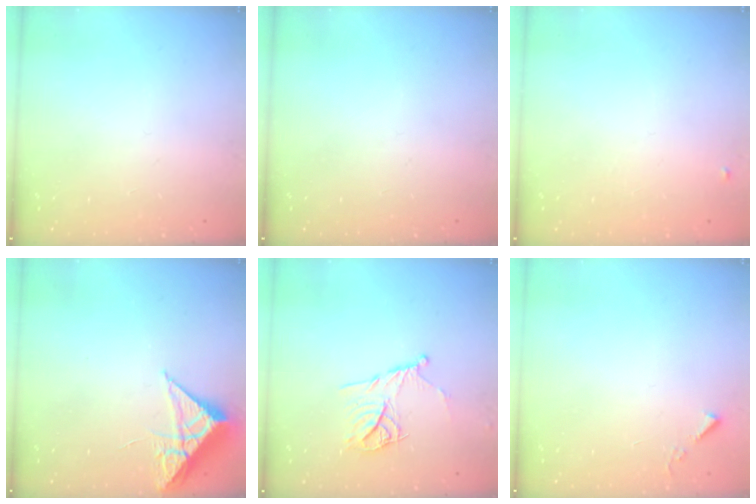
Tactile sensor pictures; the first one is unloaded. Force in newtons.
{"total": 0.0}
{"total": 3.9, "press": 3.8, "slide": 0.6}
{"total": 7.0, "press": 7.0, "slide": 0.3}
{"total": 11.8, "press": 11.8, "slide": 0.9}
{"total": 3.2, "press": 3.2, "slide": 0.5}